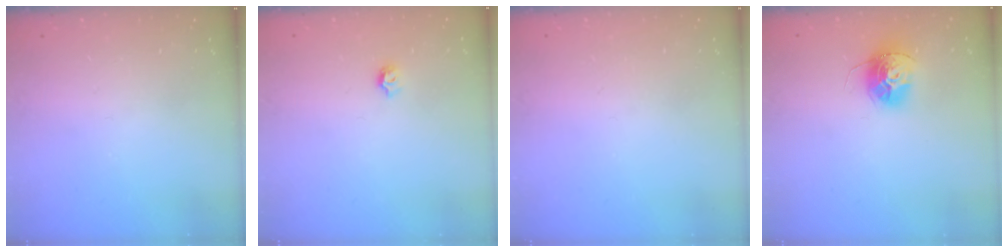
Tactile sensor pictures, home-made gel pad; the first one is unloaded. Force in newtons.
{"total": 4.7, "press": 4.6, "slide": 0.5}
{"total": 0.8, "press": 0.8, "slide": 0.0}
{"total": 13.4, "press": 13.4, "slide": 1.2}